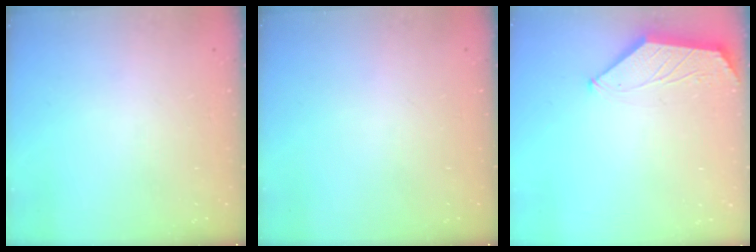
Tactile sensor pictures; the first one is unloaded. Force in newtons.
{"total": 0.0}
{"total": 1.8, "press": 1.8, "slide": 0.2}